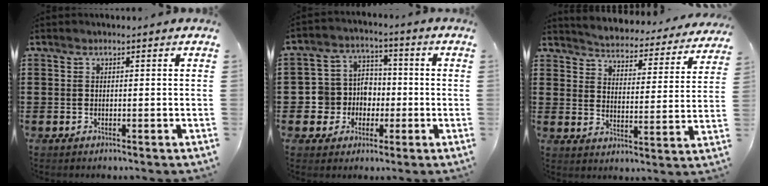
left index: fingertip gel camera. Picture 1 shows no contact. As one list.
[{"total": 6.7, "force": [-1.0, 6.6, 1.0], "torque": [-0.052, 0.010, -0.017]}, {"total": 3.8, "force": [3.8, -0.2, -0.1], "torque": [-0.023, -0.040, 0.058]}]